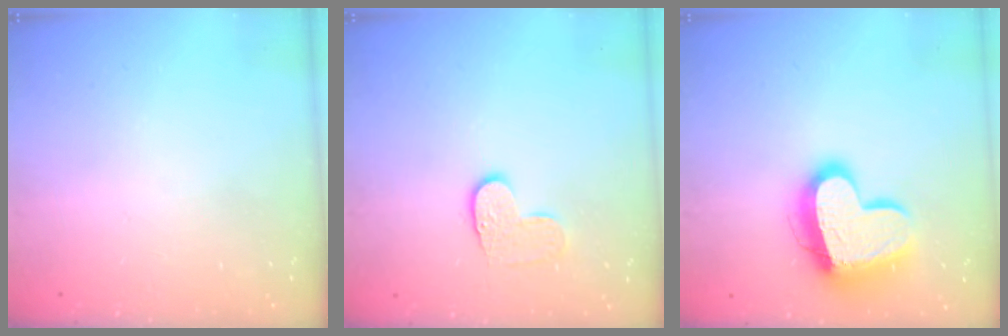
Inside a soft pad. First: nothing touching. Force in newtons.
{"total": 6.4, "press": 6.4, "slide": 0.4}
{"total": 16.7, "press": 16.6, "slide": 1.4}